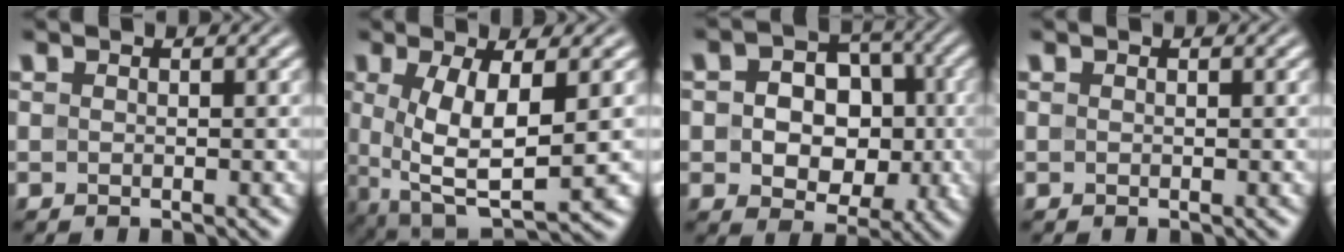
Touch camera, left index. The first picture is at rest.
{"total": 7.5, "force": [0.1, 2.6, 7.0], "torque": [-0.141, -0.011, 0.005]}
{"total": 7.8, "force": [-0.6, 6.0, 4.9], "torque": [-0.062, 0.000, -0.016]}
{"total": 0.0}